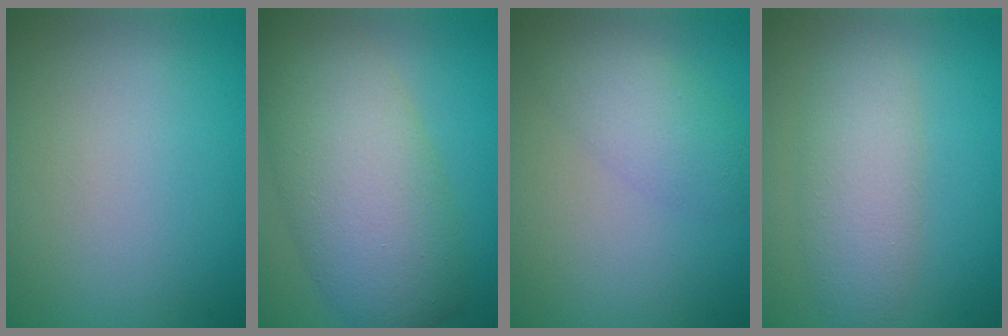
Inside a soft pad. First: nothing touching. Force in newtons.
{"total": 9.3, "press": 9.3, "slide": 0.3}
{"total": 2.7, "press": 2.7, "slide": 0.2}
{"total": 4.0, "press": 4.0, "slide": 0.1}